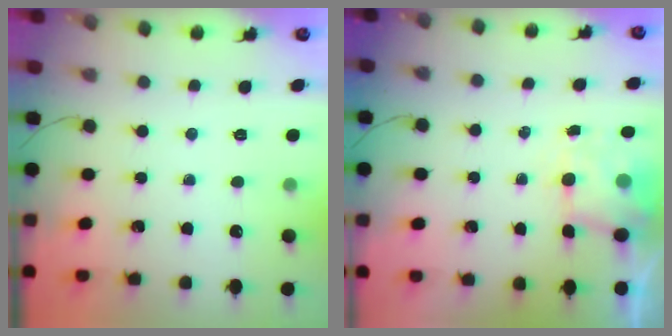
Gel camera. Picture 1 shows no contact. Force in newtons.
{"total": 3.1, "press": 2.9, "slide": 1.1}